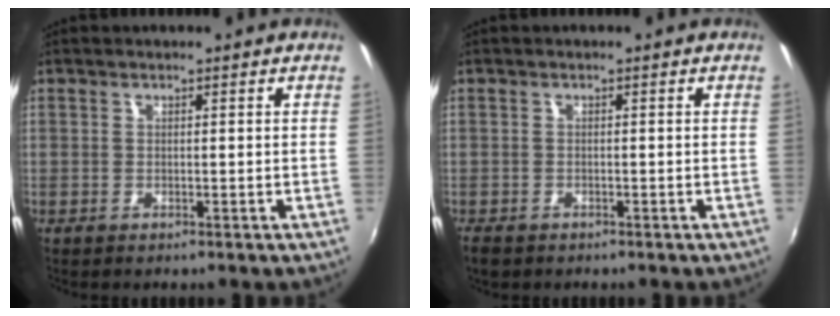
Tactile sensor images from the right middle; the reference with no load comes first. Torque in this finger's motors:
{"motor_torque": [0.34, -0.31, 0.09, 0.02]}